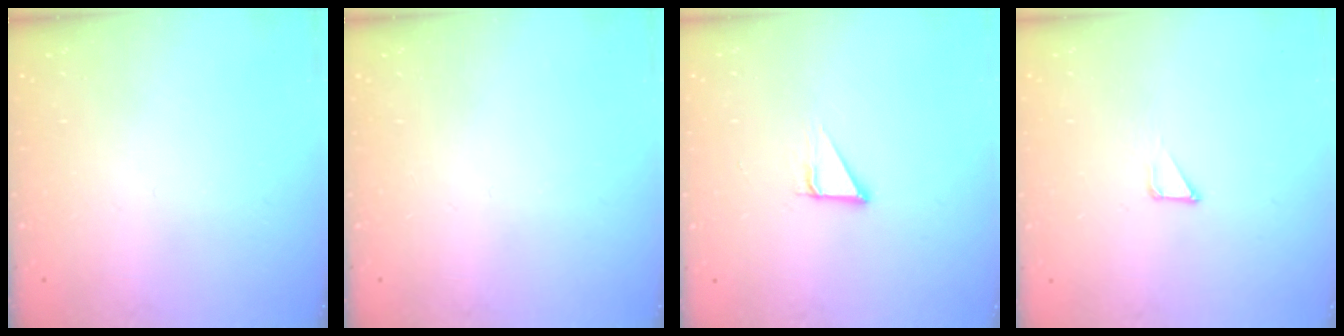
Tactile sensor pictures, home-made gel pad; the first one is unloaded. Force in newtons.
{"total": 0.0}
{"total": 2.9, "press": 2.9, "slide": 0.1}
{"total": 1.2, "press": 1.2, "slide": 0.0}